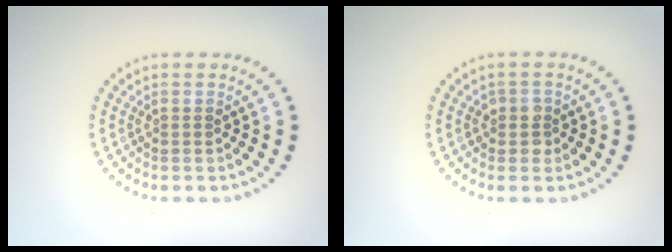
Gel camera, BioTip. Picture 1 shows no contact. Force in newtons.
{"total": 1.6, "press": 1.5, "slide": 0.6}